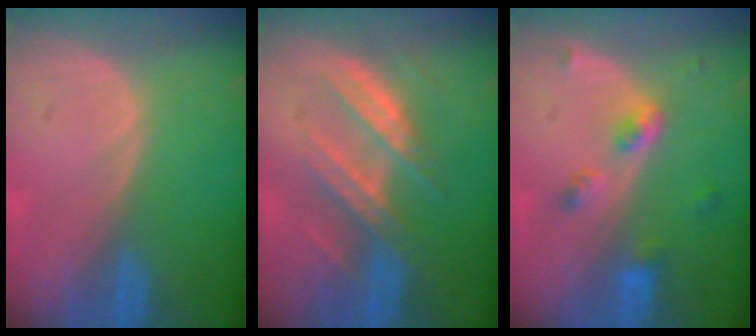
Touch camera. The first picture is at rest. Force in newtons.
{"total": 7.5, "press": 7.2, "slide": 2.0}
{"total": 4.4, "press": 4.0, "slide": 1.9}